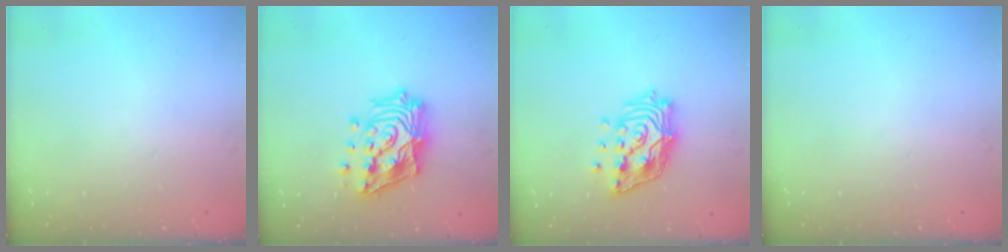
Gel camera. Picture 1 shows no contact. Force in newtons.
{"total": 20.1, "press": 19.9, "slide": 3.0}
{"total": 14.9, "press": 14.8, "slide": 1.7}
{"total": 0.0}